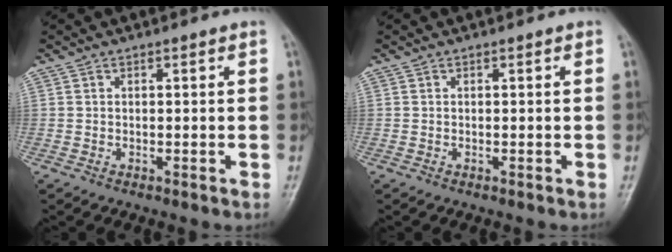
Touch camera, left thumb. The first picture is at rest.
{"total": 0.0}